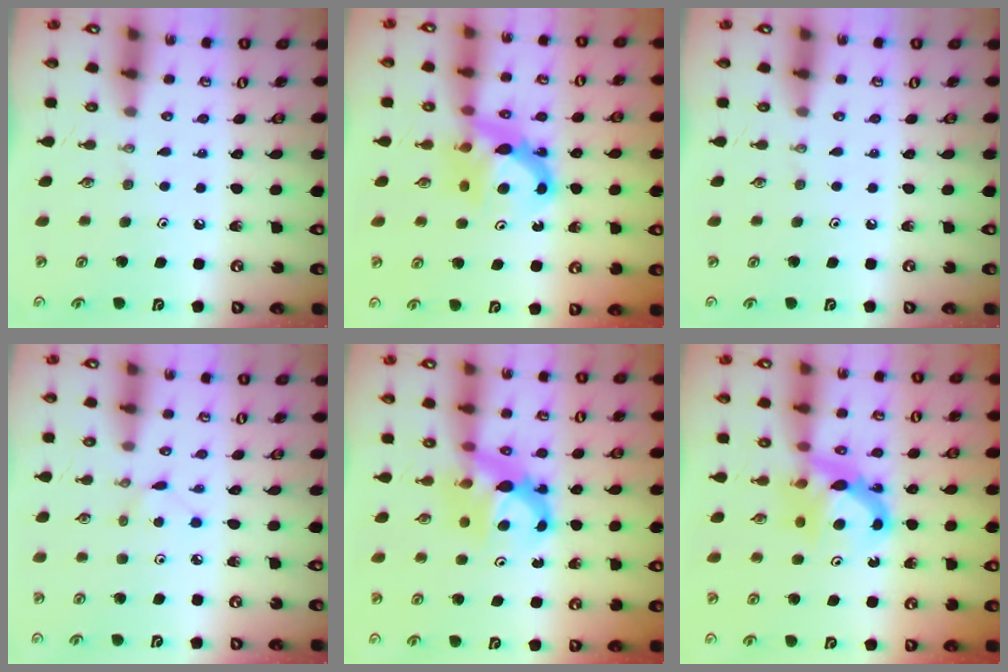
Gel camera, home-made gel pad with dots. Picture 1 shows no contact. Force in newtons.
{"total": 7.5, "press": 7.5, "slide": 0.1}
{"total": 0.0}
{"total": 2.2, "press": 2.2, "slide": 0.3}
{"total": 7.3, "press": 7.3, "slide": 0.5}
{"total": 7.2, "press": 7.2, "slide": 0.1}